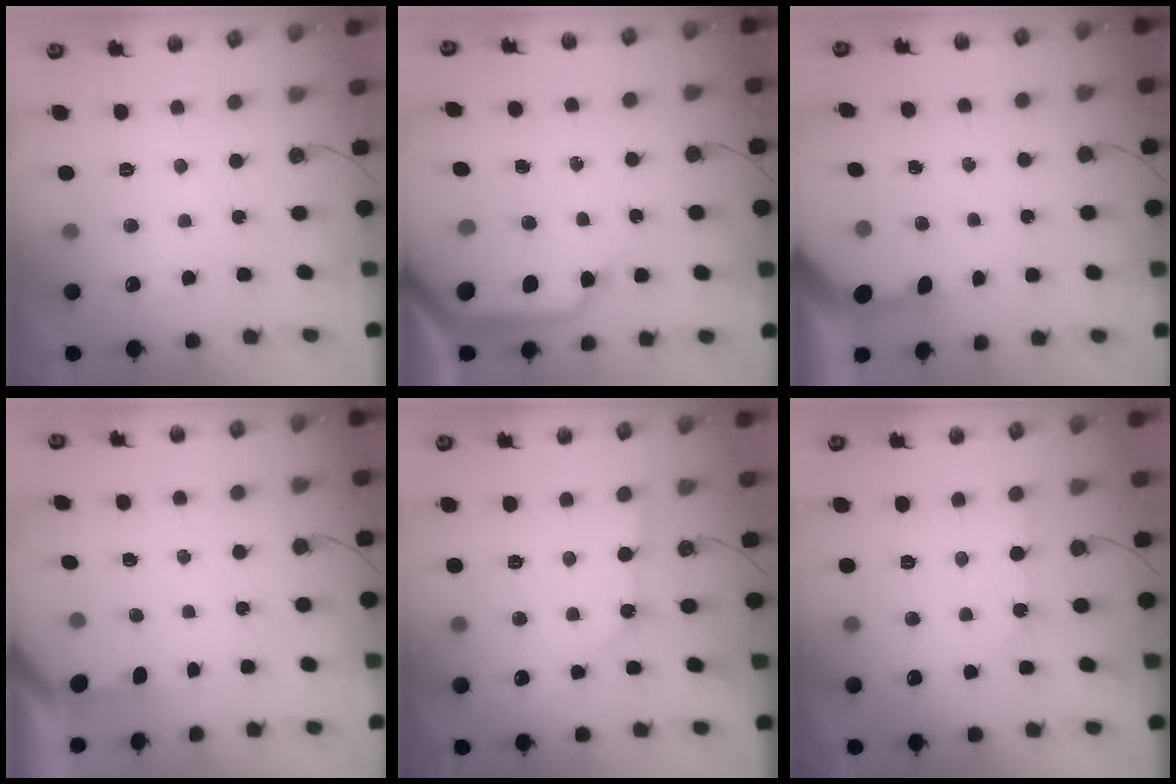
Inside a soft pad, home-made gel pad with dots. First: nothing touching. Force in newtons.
{"total": 15.6, "press": 15.4, "slide": 2.2}
{"total": 3.4, "press": 3.4, "slide": 0.4}
{"total": 1.2, "press": 1.2, "slide": 0.1}
{"total": 2.0, "press": 2.0, "slide": 0.1}
{"total": 3.6, "press": 3.6, "slide": 0.5}